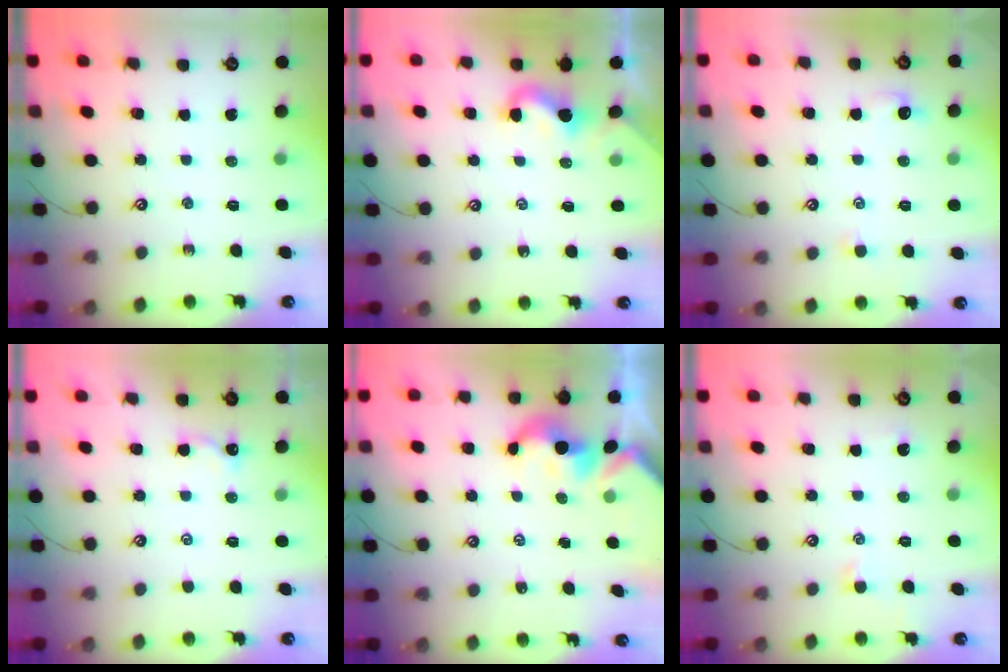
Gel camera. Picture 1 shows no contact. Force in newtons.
{"total": 1.8, "press": 1.8, "slide": 0.3}
{"total": 1.0, "press": 0.7, "slide": 0.7}
{"total": 0.9, "press": 0.9, "slide": 0.3}
{"total": 2.0, "press": 2.0, "slide": 0.1}
{"total": 0.7, "press": 0.1, "slide": 0.7}